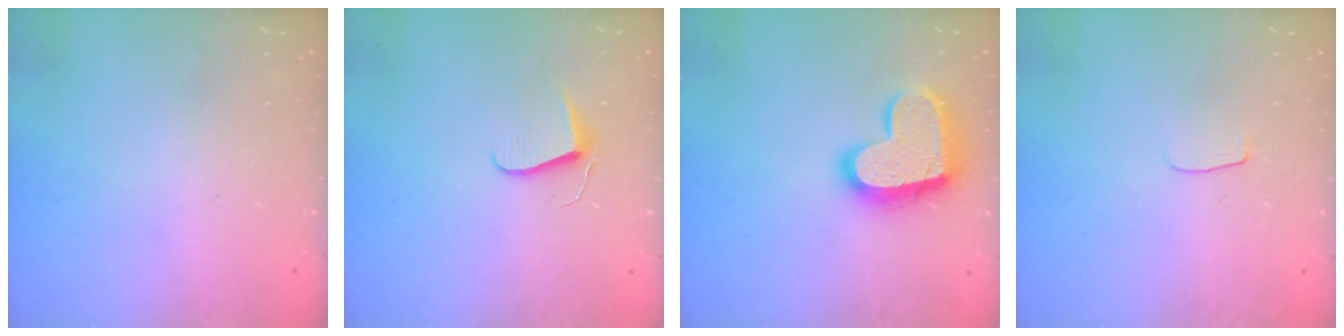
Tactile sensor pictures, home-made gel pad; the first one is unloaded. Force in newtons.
{"total": 6.2, "press": 6.1, "slide": 0.6}
{"total": 18.3, "press": 18.3, "slide": 1.2}
{"total": 3.3, "press": 3.3, "slide": 0.3}